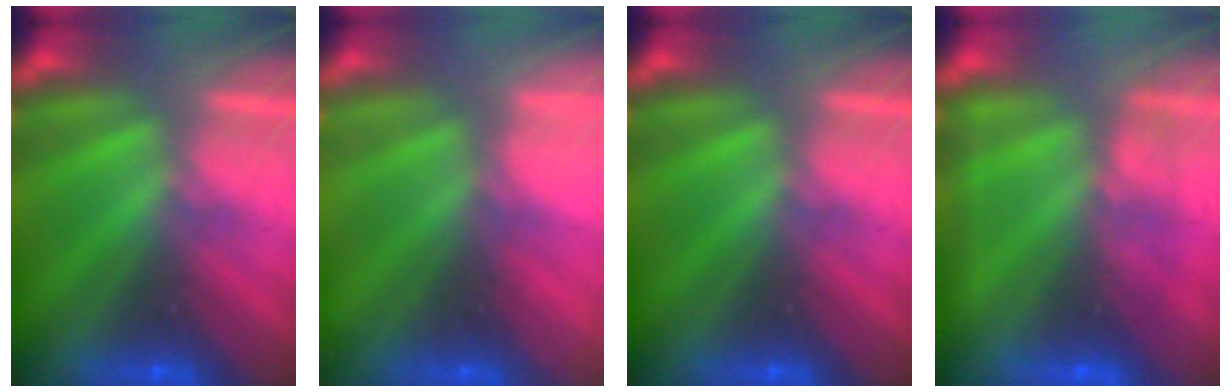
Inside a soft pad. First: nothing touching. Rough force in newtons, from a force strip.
{"total": 2.2}
{"total": 0.0}
{"total": 2.1}